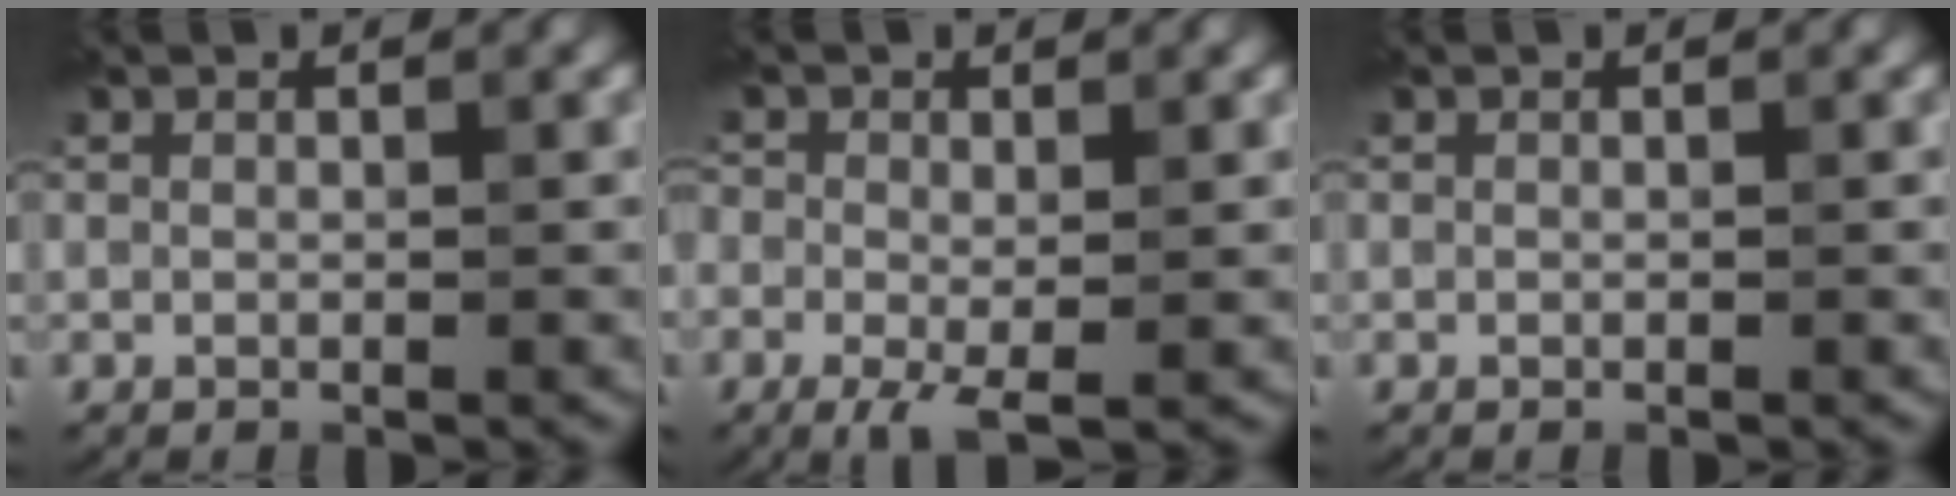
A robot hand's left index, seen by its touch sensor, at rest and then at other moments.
{"total": 3.1, "force": [-0.8, 1.6, 2.5], "torque": [-0.052, -0.008, -0.019]}
{"total": 0.0}